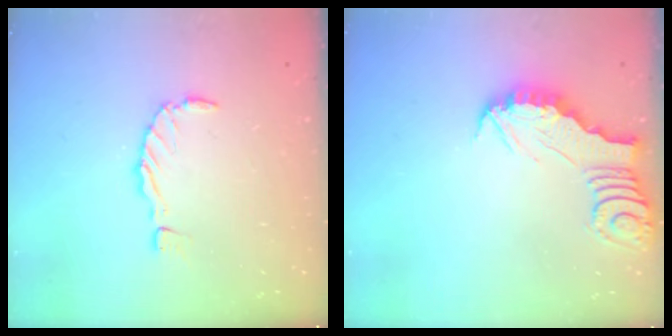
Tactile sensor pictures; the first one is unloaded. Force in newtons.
{"total": 2.8, "press": 2.8, "slide": 0.1}